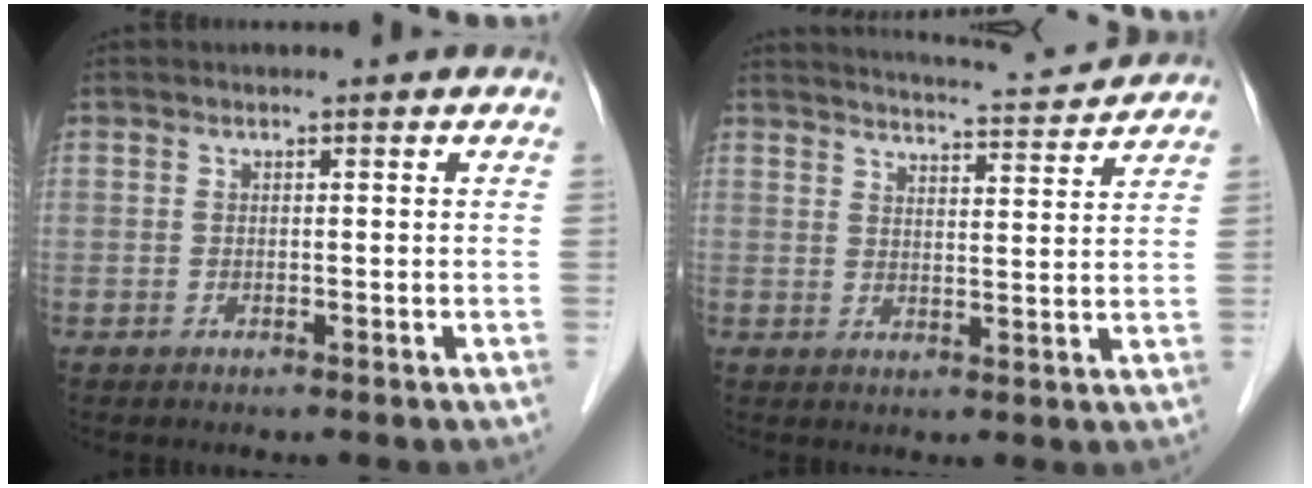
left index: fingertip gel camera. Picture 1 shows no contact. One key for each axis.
{"total": 10.4, "fx": 10.1, "fy": -0.1, "fz": 2.2, "tx": -0.039, "ty": 0.006, "tz": 0.134}